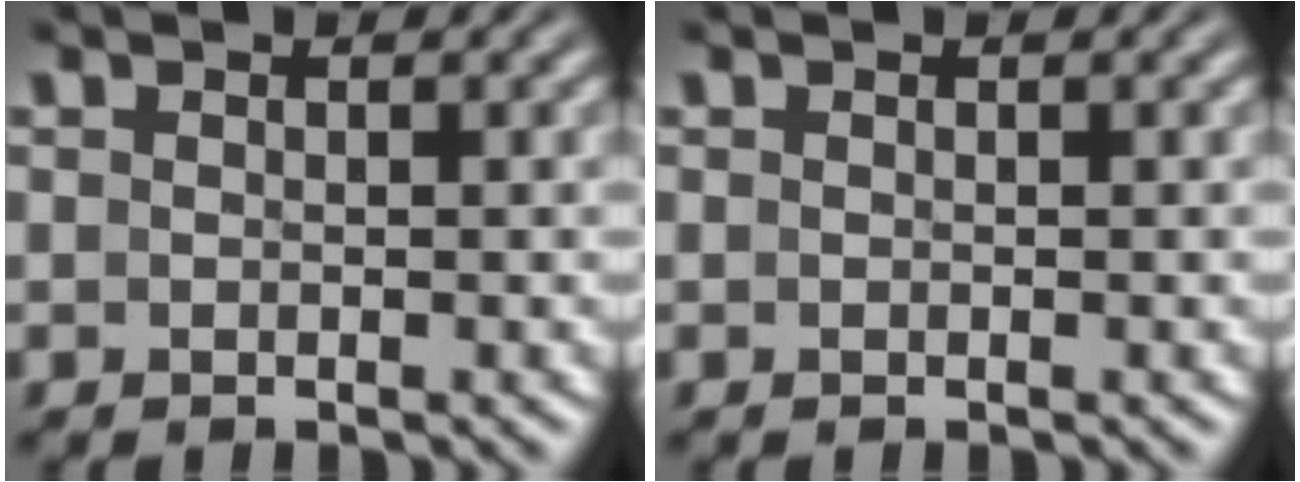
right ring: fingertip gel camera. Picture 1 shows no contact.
{"total": 0.0}